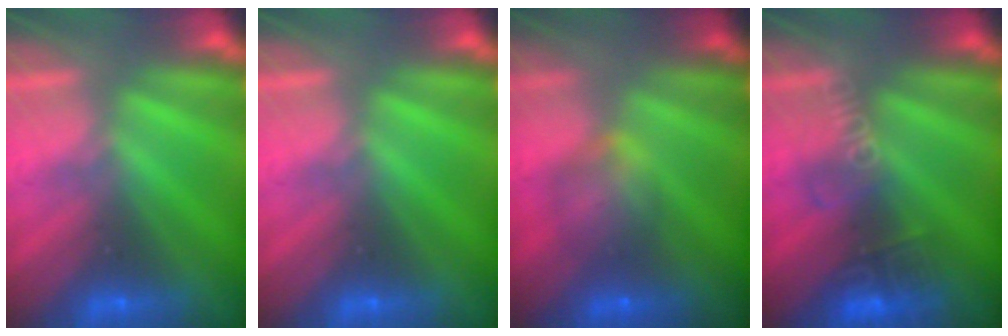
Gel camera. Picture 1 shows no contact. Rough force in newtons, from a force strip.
{"total": 0.0}
{"total": 7.9}
{"total": 2.8}